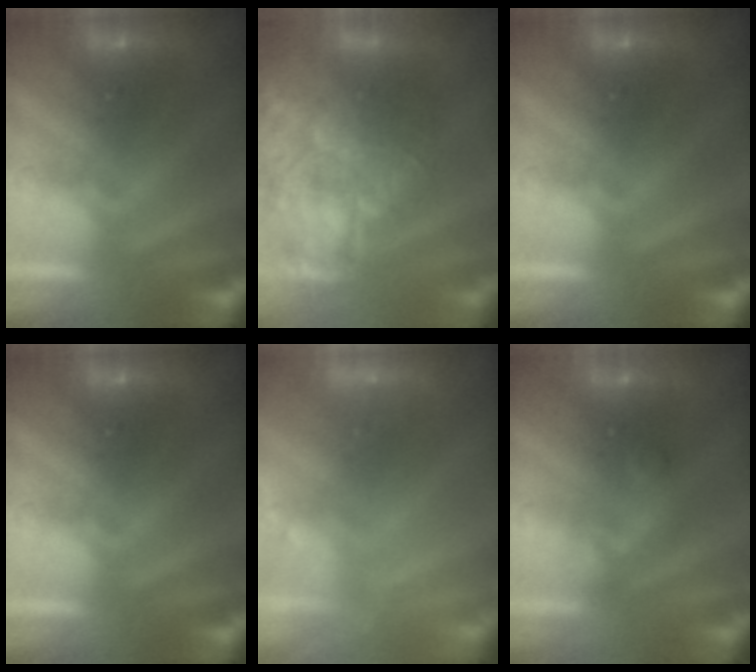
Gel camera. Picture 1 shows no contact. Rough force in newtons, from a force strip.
{"total": 7.9}
{"total": 0.0}
{"total": 0.0}
{"total": 2.5}
{"total": 2.4}